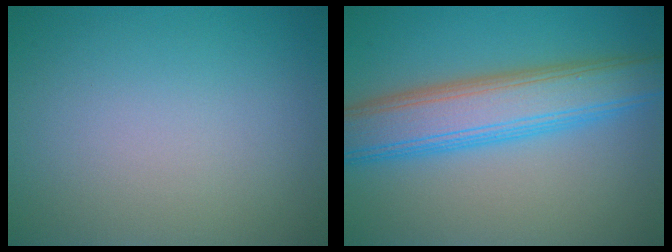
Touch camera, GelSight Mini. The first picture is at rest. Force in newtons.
{"total": 7.5, "press": 7.5, "slide": 0.4}